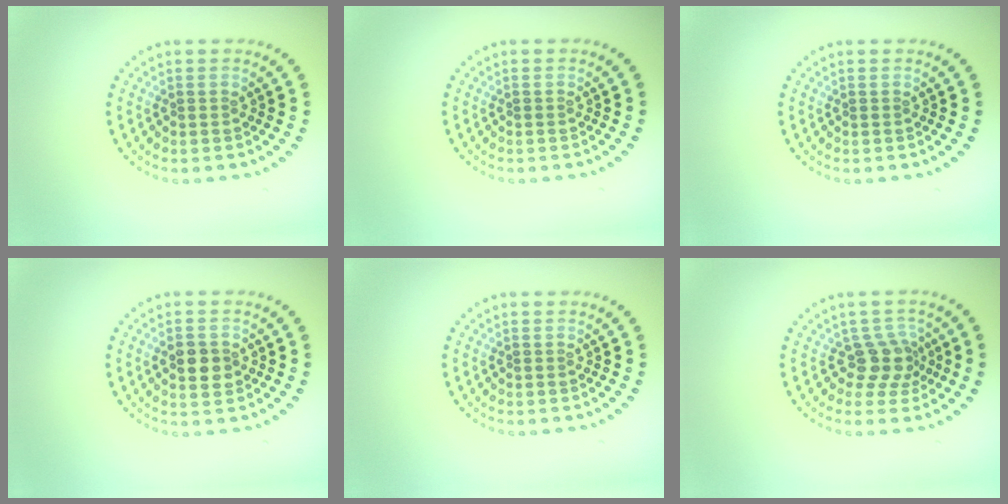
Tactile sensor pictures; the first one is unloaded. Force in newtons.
{"total": 0.0}
{"total": 0.0}
{"total": 2.8, "press": 2.8, "slide": 0.1}
{"total": 0.0}
{"total": 2.7, "press": 2.0, "slide": 1.8}